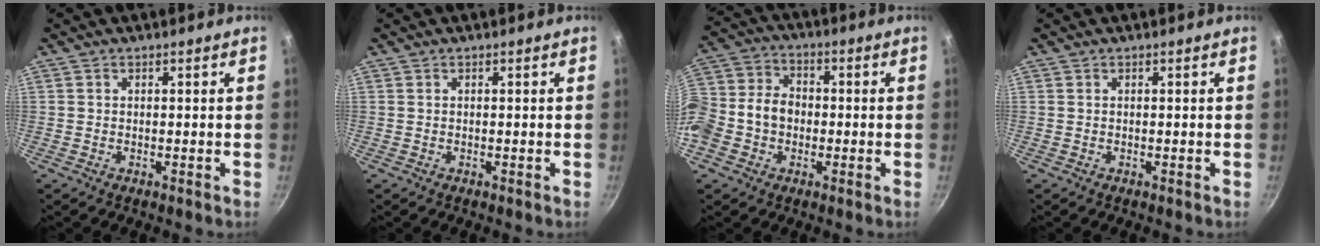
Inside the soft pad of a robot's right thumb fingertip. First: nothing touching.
{"total": 0.0}
{"total": 14.7, "force": [-2.8, 11.6, 8.6], "torque": [-0.166, 0.046, -0.066]}
{"total": 0.0}